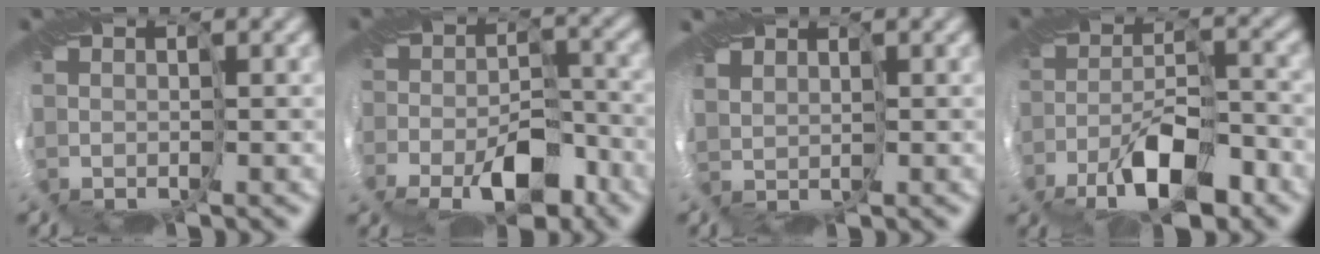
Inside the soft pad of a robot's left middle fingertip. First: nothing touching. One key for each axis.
{"total": 3.7, "fx": -2.6, "fy": 1.9, "fz": 1.8, "tx": -0.015, "ty": -0.011, "tz": -0.042}
{"total": 1.2, "fx": 0.3, "fy": 1.1, "fz": 0.5, "tx": -0.002, "ty": -0.005, "tz": -0.005}
{"total": 4.4, "fx": -3.1, "fy": 1.1, "fz": 3.0, "tx": -0.046, "ty": -0.005, "tz": -0.054}